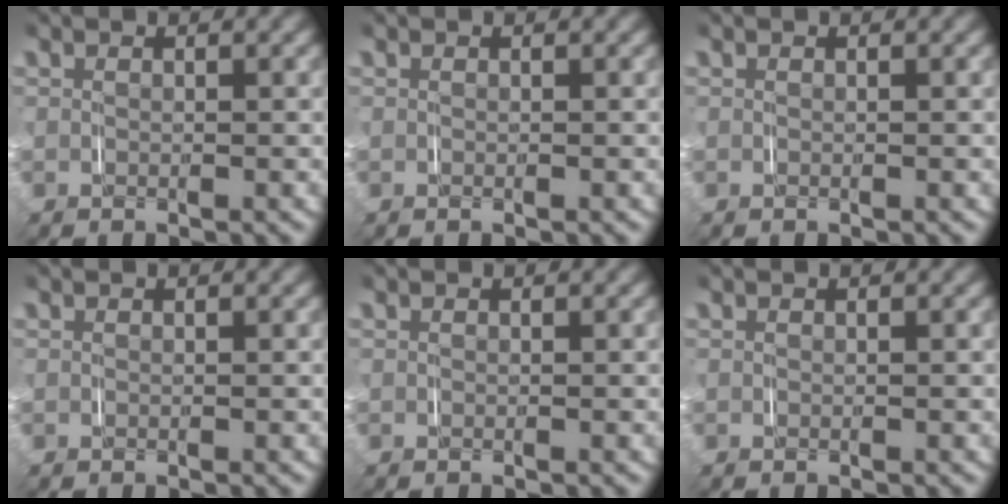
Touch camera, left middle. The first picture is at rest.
{"total": 0.0}
{"total": 0.0}
{"total": 0.0}
{"total": 0.0}
{"total": 0.0}